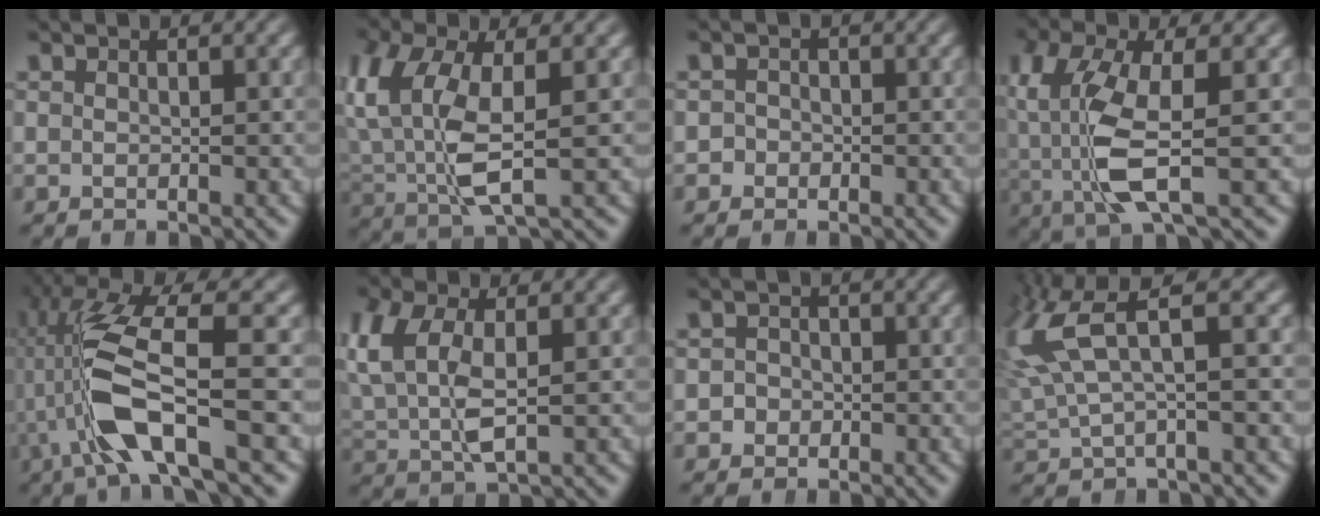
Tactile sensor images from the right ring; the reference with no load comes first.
{"total": 7.4, "force": [1.0, 4.1, 6.1], "torque": [-0.156, -0.028, 0.035]}
{"total": 1.9, "force": [-1.0, 1.6, -0.1], "torque": [-0.002, -0.011, -0.019]}
{"total": 7.0, "force": [-0.3, 3.2, 6.3], "torque": [-0.154, -0.027, 0.010]}
{"total": 8.4, "force": [0.6, 3.3, 7.7], "torque": [-0.188, -0.020, 0.021]}
{"total": 6.2, "force": [1.2, 3.9, 4.7], "torque": [-0.123, -0.022, 0.032]}
{"total": 2.1, "force": [-0.9, 1.9, 0.0], "torque": [-0.003, -0.012, -0.018]}
{"total": 6.9, "force": [1.9, 4.1, 5.2], "torque": [-0.123, -0.002, 0.031]}